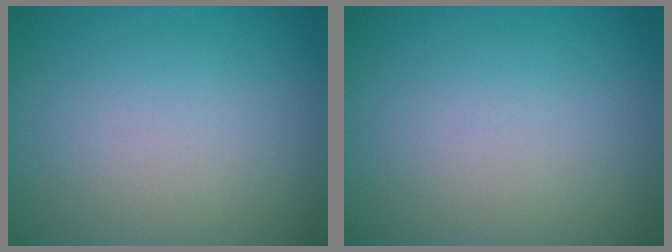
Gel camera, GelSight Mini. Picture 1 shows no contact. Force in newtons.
{"total": 0.0}